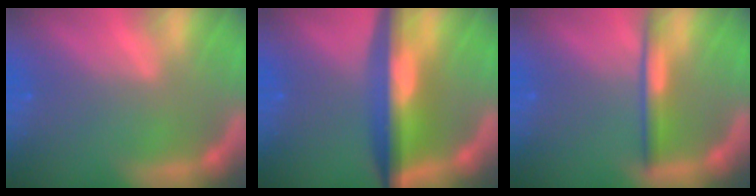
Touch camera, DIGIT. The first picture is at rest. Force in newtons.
{"total": 9.0}
{"total": 3.0}